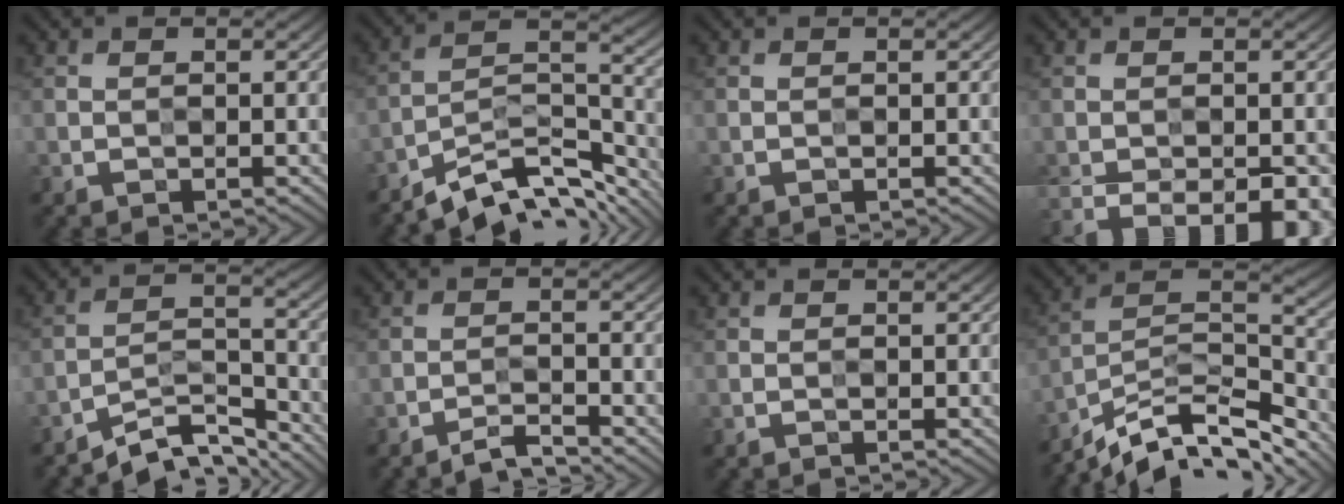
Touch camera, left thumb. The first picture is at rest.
{"total": 10.8, "force": [-8.9, 2.7, 5.5], "torque": [-0.093, 0.002, -0.162]}
{"total": 0.0}
{"total": 7.7, "force": [-5.6, 3.4, 4.0], "torque": [-0.090, -0.051, -0.047]}
{"total": 7.1, "force": [-6.1, 1.6, 3.2], "torque": [-0.058, 0.001, -0.115]}
{"total": 2.4, "force": [-2.2, 0.2, 1.0], "torque": [-0.013, 0.005, -0.046]}
{"total": 1.2, "force": [0.9, -0.5, -0.7], "torque": [0.013, 0.007, 0.008]}
{"total": 13.2, "force": [-10.4, 3.6, 7.4], "torque": [-0.150, 0.007, -0.182]}